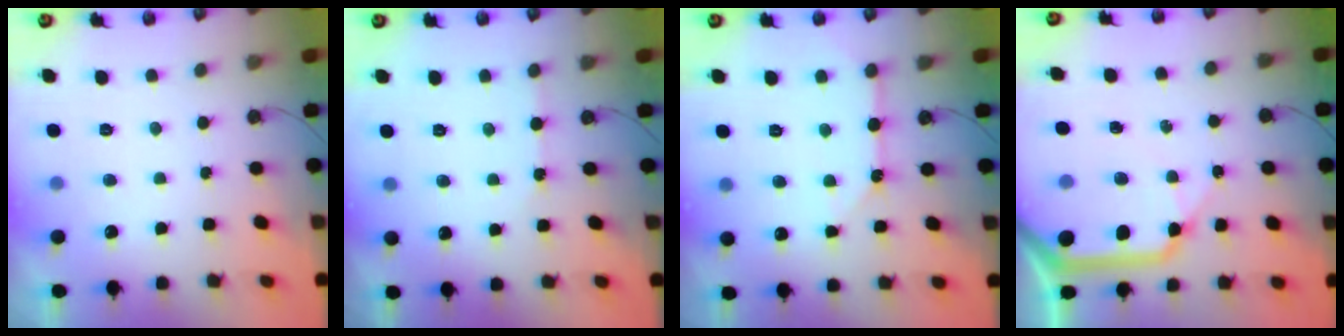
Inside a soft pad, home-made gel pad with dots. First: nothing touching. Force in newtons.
{"total": 2.8, "press": 2.8, "slide": 0.4}
{"total": 8.7, "press": 8.7, "slide": 0.8}
{"total": 17.2, "press": 17.0, "slide": 2.4}